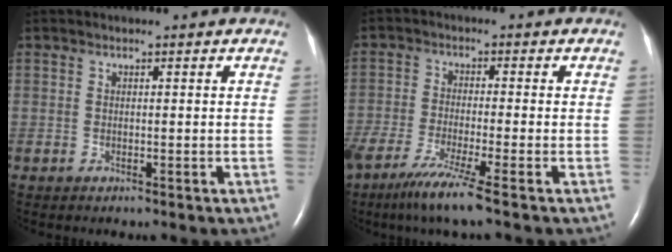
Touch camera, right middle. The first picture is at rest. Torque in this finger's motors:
{"motor_torque": [1.17, -0.97, 0.25, 0.19]}